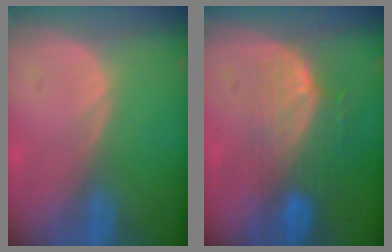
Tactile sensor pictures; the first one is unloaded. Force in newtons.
{"total": 7.5, "press": 6.8, "slide": 3.3}